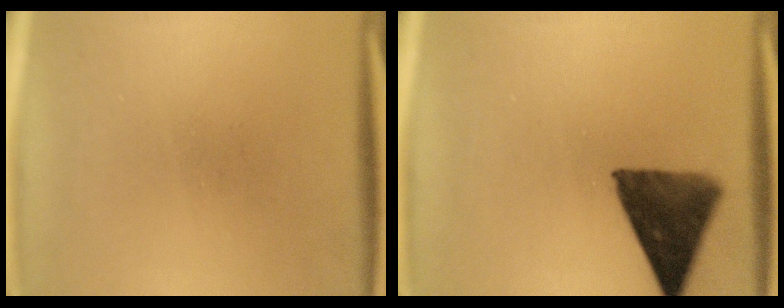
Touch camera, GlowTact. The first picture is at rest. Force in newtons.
{"total": 11.0}